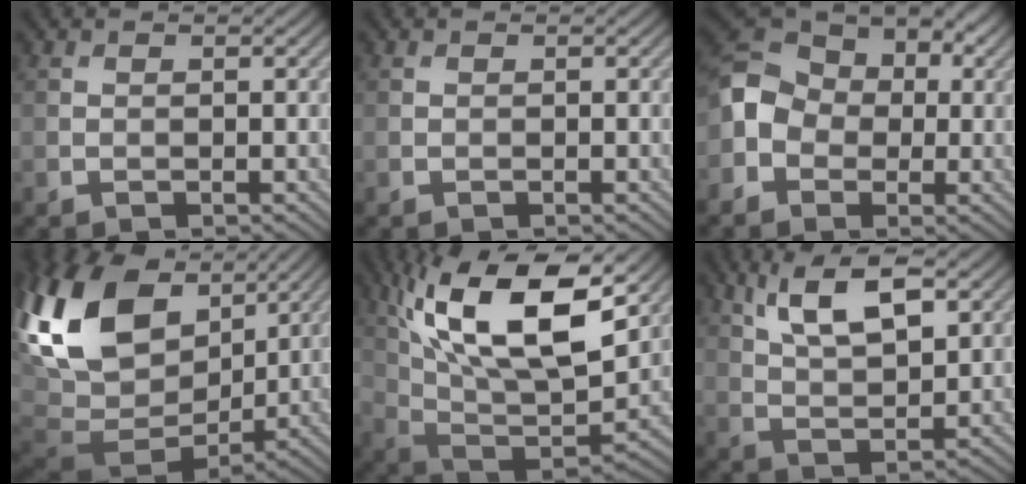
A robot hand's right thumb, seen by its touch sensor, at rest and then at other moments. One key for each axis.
{"total": 0.0}
{"total": 7.6, "fx": -0.7, "fy": 6.2, "fz": 4.3, "tx": -0.097, "ty": 0.007, "tz": -0.034}
{"total": 19.1, "fx": 4.6, "fy": 12.4, "fz": 13.7, "tx": -0.307, "ty": -0.002, "tz": 0.103}
{"total": 17.7, "fx": 7.9, "fy": 7.0, "fz": 14.3, "tx": -0.293, "ty": 0.008, "tz": 0.147}
{"total": 9.0, "fx": 4.6, "fy": 3.4, "fz": 6.9, "tx": -0.139, "ty": 0.009, "tz": 0.090}